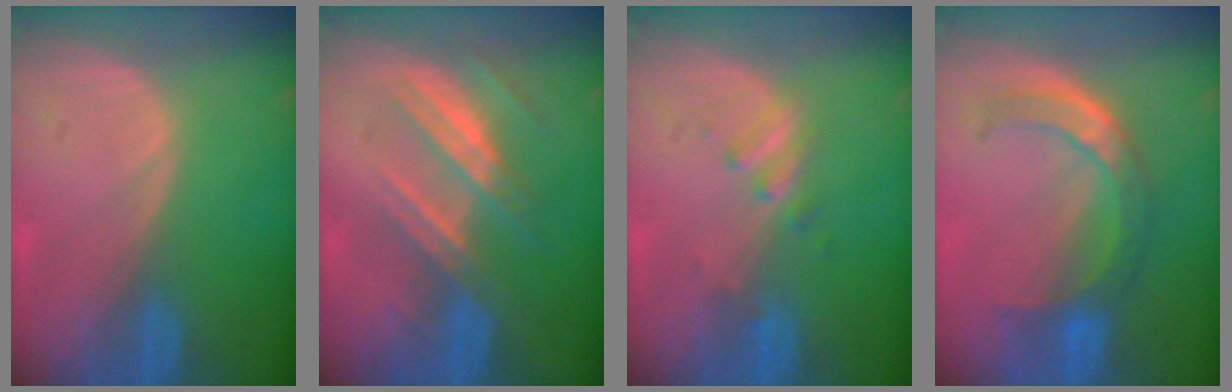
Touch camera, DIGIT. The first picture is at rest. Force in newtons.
{"total": 7.4, "press": 6.8, "slide": 2.8}
{"total": 2.3, "press": 2.3, "slide": 0.3}
{"total": 7.0, "press": 6.3, "slide": 3.1}